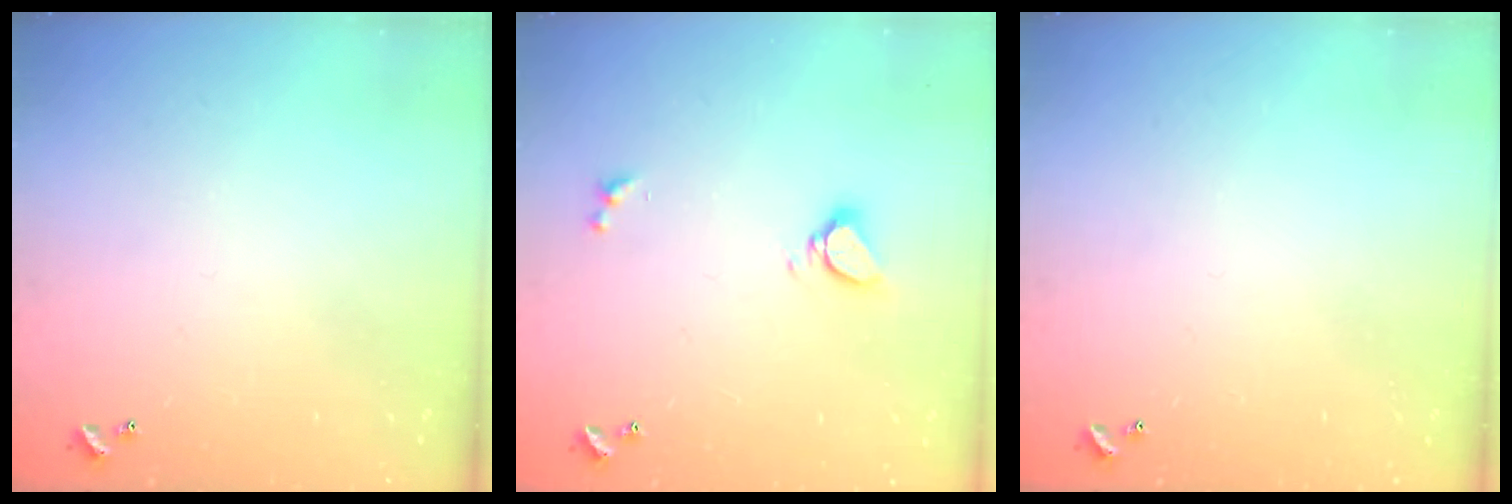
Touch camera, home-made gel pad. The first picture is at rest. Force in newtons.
{"total": 4.4, "press": 4.4, "slide": 0.6}
{"total": 0.0}